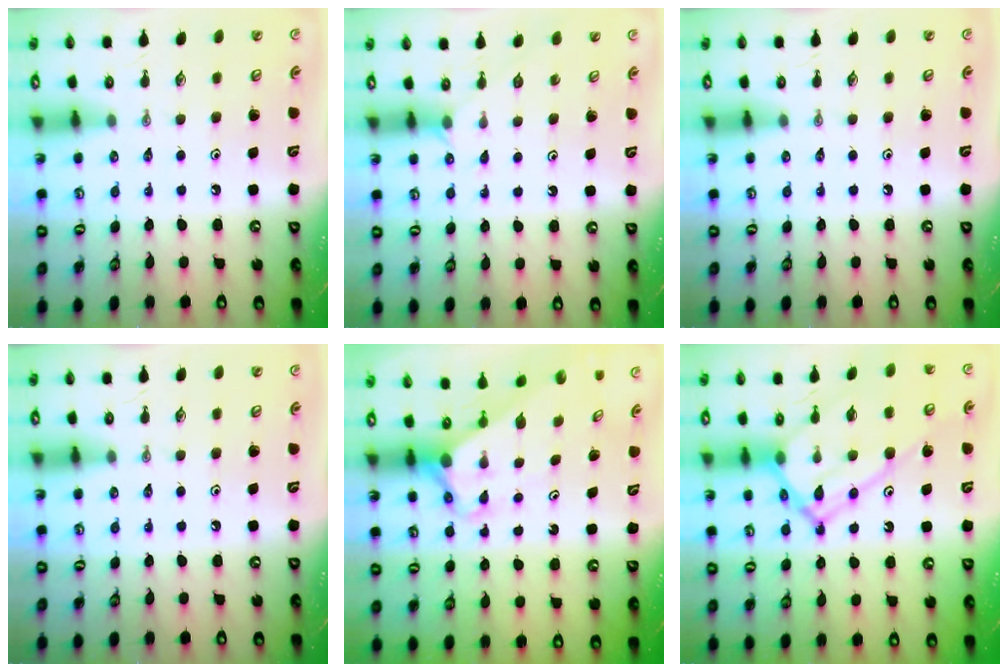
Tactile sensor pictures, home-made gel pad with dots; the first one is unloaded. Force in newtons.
{"total": 2.6, "press": 2.6, "slide": 0.3}
{"total": 0.0}
{"total": 0.0}
{"total": 2.9, "press": 2.9, "slide": 0.2}
{"total": 17.7, "press": 17.6, "slide": 2.1}